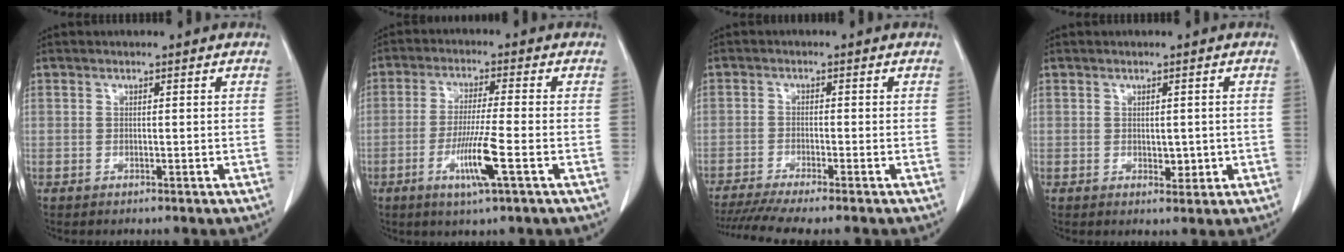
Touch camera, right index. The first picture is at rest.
{"total": 7.9, "force": [-2.9, -0.4, 7.3], "torque": [-0.140, -0.017, -0.056]}
{"total": 8.5, "force": [-7.2, -0.4, 4.5], "torque": [-0.066, -0.018, -0.118]}
{"total": 2.3, "force": [-0.2, 1.4, 1.8], "torque": [-0.021, -0.003, 0.004]}